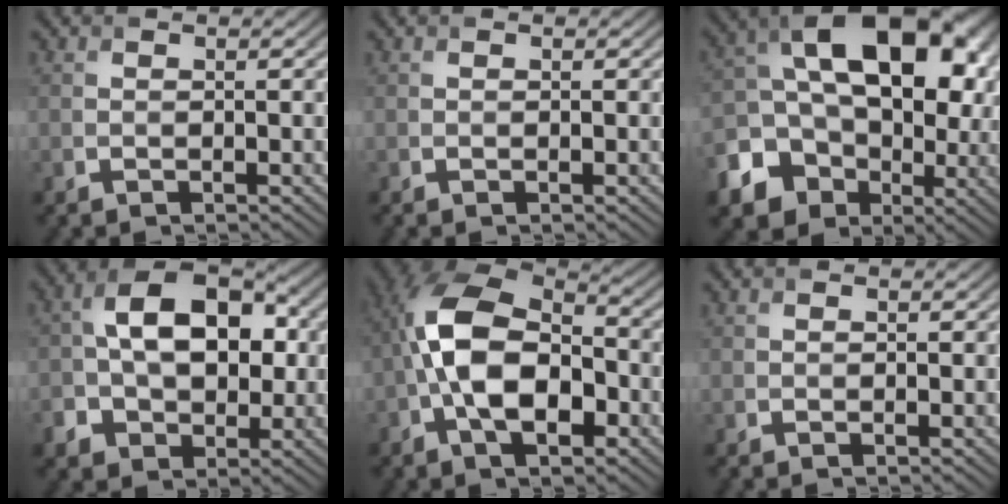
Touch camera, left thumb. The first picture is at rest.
{"total": 0.0}
{"total": 18.5, "force": [-1.8, 14.0, 12.1], "torque": [-0.205, -0.026, -0.018]}
{"total": 11.6, "force": [-0.1, 8.0, 8.4], "torque": [-0.141, 0.006, -0.001]}
{"total": 12.9, "force": [-2.5, 7.6, 10.1], "torque": [-0.212, 0.003, -0.062]}
{"total": 0.0}